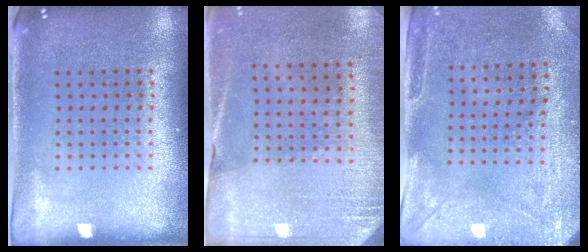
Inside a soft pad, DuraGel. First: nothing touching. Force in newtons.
{"total": 2.6, "press": 2.4, "slide": 1.0}
{"total": 3.0, "press": 2.4, "slide": 1.8}